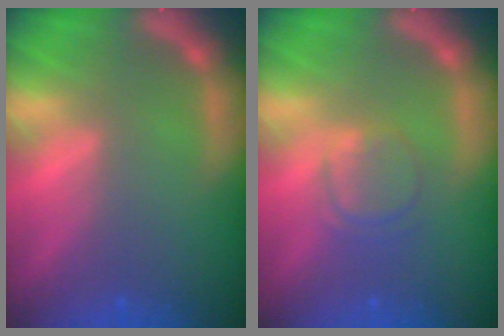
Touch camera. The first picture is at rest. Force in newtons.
{"total": 3.0}